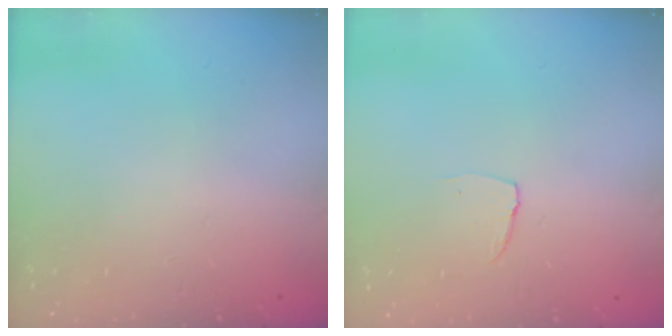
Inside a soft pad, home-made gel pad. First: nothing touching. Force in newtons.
{"total": 3.5, "press": 3.5, "slide": 0.3}